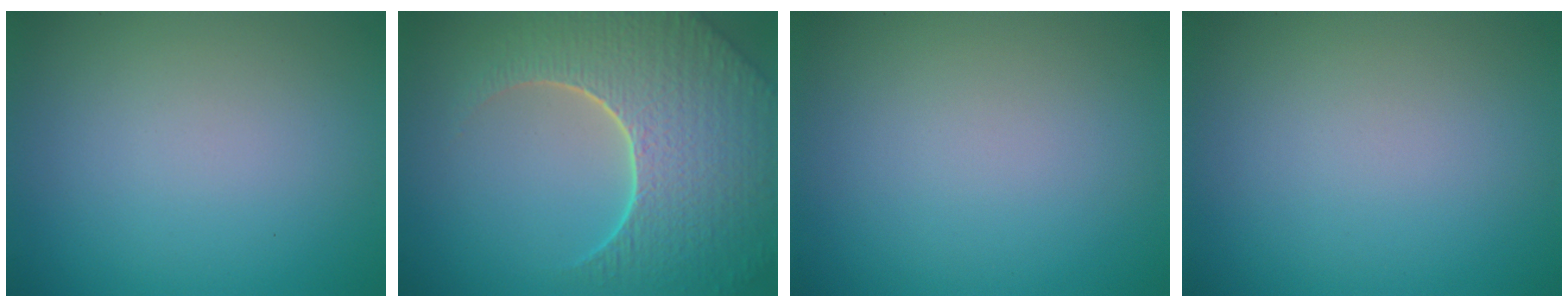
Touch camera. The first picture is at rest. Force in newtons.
{"total": 8.7, "press": 6.1, "slide": 6.3}
{"total": 0.0}
{"total": 0.0}